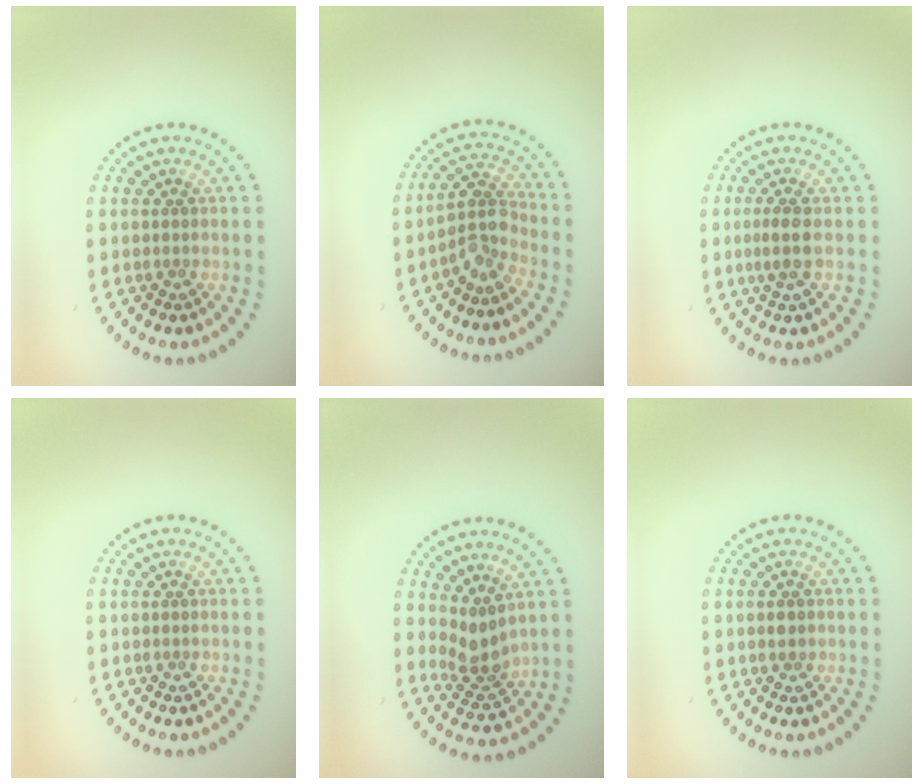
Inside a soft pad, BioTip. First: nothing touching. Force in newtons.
{"total": 3.0, "press": 2.2, "slide": 2.1}
{"total": 1.8, "press": 1.6, "slide": 0.7}
{"total": 0.0}
{"total": 2.6, "press": 2.1, "slide": 1.7}
{"total": 1.1, "press": 1.1, "slide": 0.0}